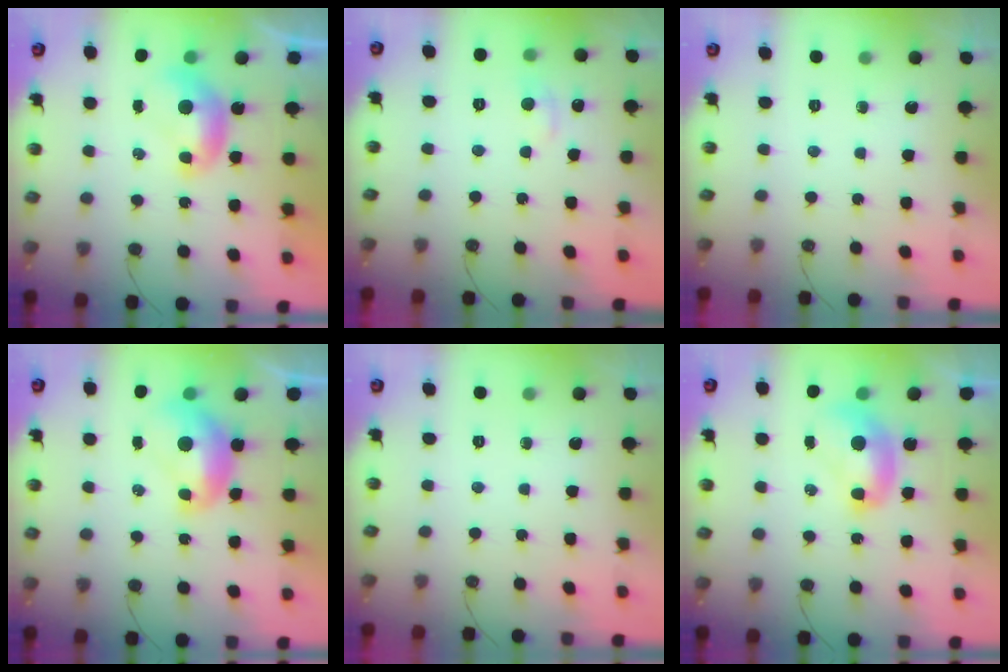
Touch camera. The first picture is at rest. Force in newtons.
{"total": 0.9, "press": 0.1, "slide": 0.9}
{"total": 0.0}
{"total": 2.1, "press": 2.1, "slide": 0.3}
{"total": 0.0}
{"total": 2.2, "press": 2.2, "slide": 0.2}